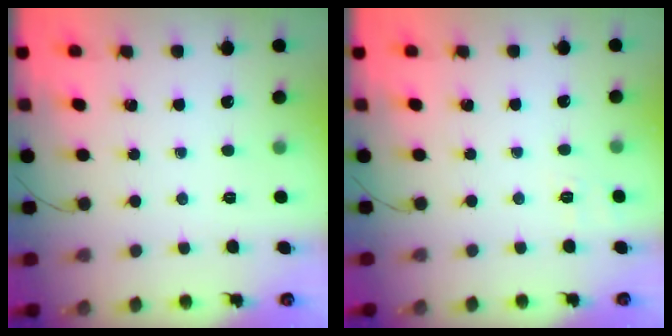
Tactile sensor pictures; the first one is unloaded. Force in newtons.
{"total": 7.7, "press": 7.5, "slide": 2.0}